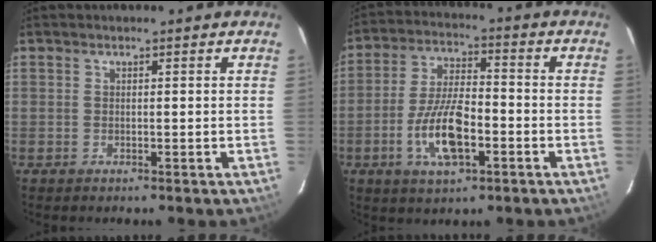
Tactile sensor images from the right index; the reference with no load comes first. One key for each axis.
{"total": 11.6, "fx": -4.2, "fy": 4.4, "fz": 9.9, "tx": -0.203, "ty": -0.001, "tz": -0.074}